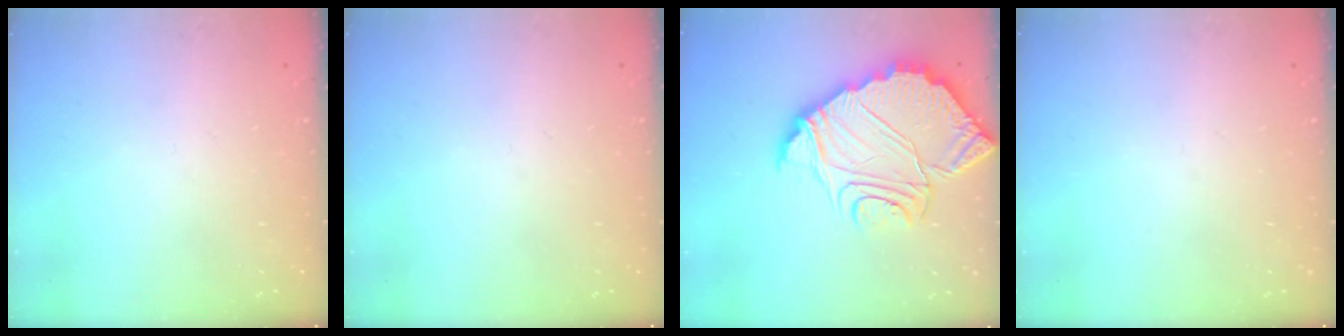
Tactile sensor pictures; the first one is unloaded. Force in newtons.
{"total": 0.0}
{"total": 13.1, "press": 13.1, "slide": 1.0}
{"total": 0.0}